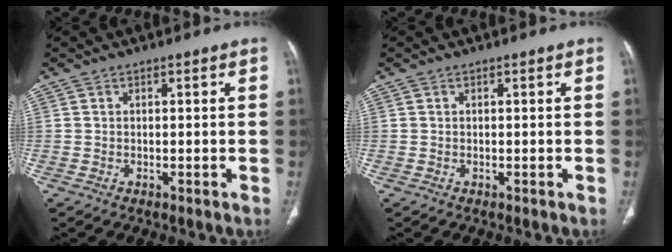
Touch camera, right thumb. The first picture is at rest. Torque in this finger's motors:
{"motor_torque": [0.00, 0.00, -0.06, 0.04, 0.02]}